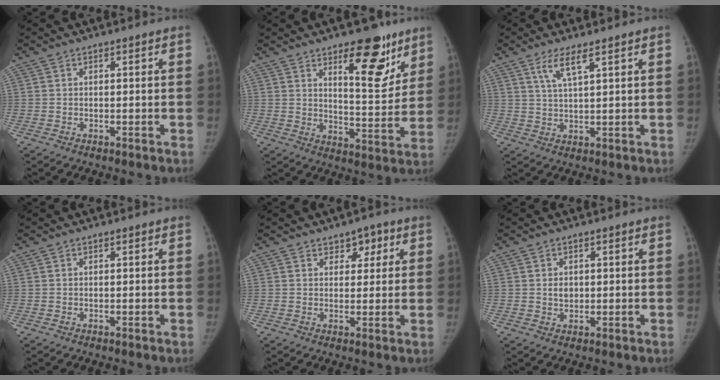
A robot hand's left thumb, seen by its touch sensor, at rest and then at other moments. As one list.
[{"total": 13.7, "force": [8.1, 5.4, 9.7], "torque": [-0.090, -0.053, 0.118]}, {"total": 4.6, "force": [2.7, 0.6, 3.6], "torque": [-0.076, -0.012, 0.060]}, {"total": 0.0}, {"total": 4.0, "force": [2.1, 2.8, 1.9], "torque": [0.007, -0.007, 0.027]}, {"total": 2.3, "force": [0.3, 1.8, 1.4], "torque": [-0.013, -0.001, 0.007]}]